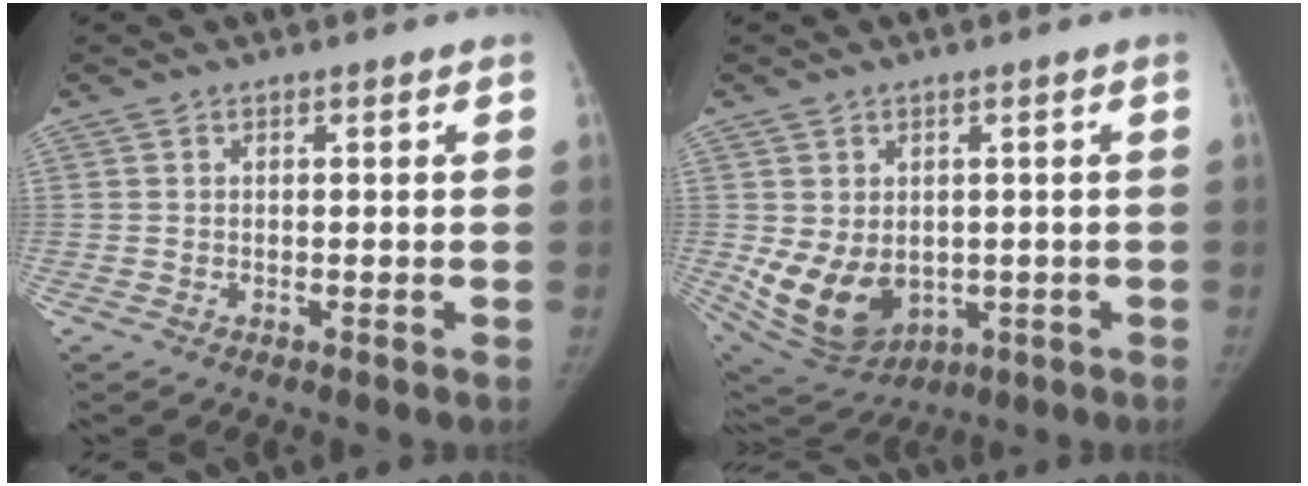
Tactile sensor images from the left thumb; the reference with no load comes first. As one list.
[{"total": 12.2, "force": [-1.3, 9.2, 7.9], "torque": [-0.124, -0.015, 0.010]}]